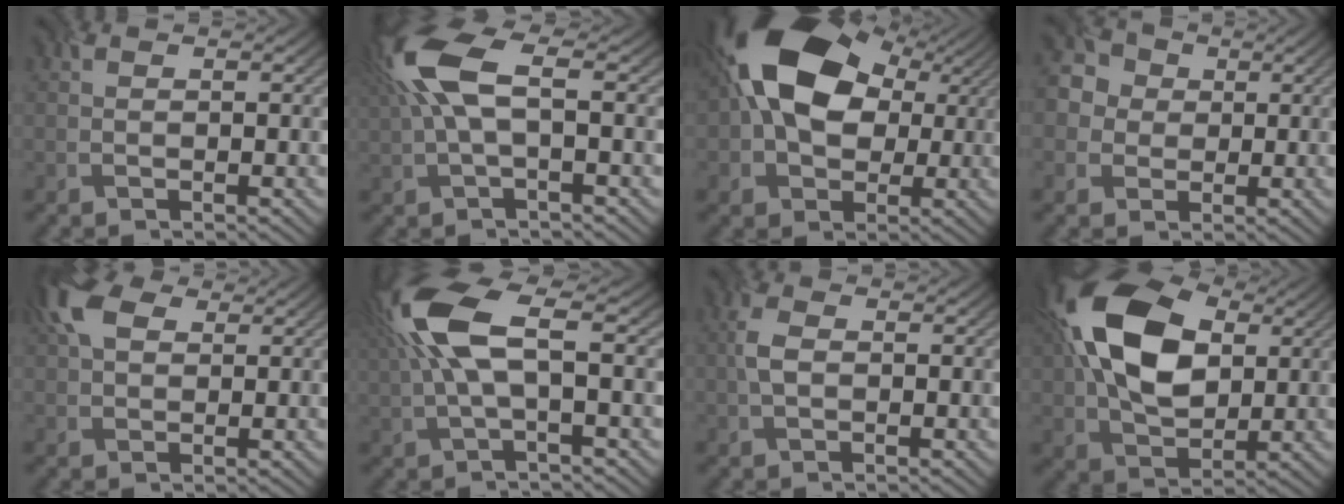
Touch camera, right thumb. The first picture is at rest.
{"total": 8.7, "force": [1.9, 3.2, 7.8], "torque": [-0.181, 0.011, 0.029]}
{"total": 15.7, "force": [3.2, 10.9, 10.8], "torque": [-0.177, 0.012, 0.054]}
{"total": 5.1, "force": [0.4, 4.9, 1.4], "torque": [-0.044, 0.011, -0.008]}
{"total": 5.9, "force": [2.3, 3.6, 4.0], "torque": [-0.103, 0.017, 0.038]}
{"total": 9.7, "force": [2.0, 3.3, 8.9], "torque": [-0.204, 0.008, 0.036]}
{"total": 2.8, "force": [0.0, 1.8, 2.2], "torque": [-0.055, 0.005, -0.004]}
{"total": 15.4, "force": [3.6, 9.8, 11.4], "torque": [-0.242, 0.017, 0.061]}